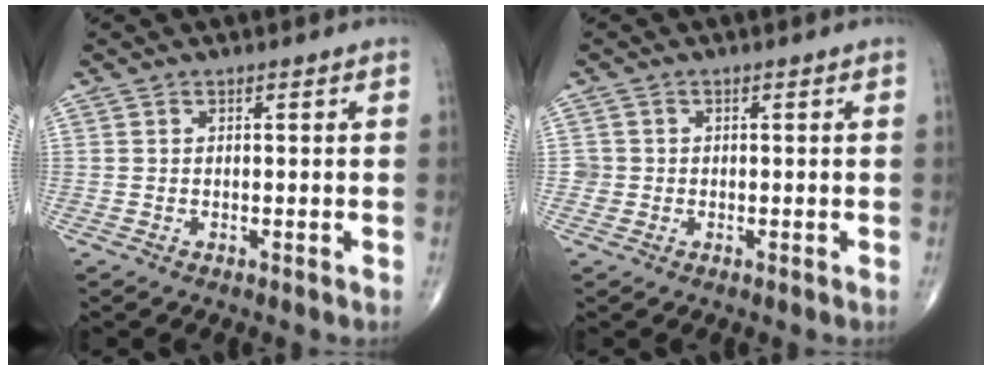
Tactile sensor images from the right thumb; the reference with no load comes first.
{"total": 1.6, "force": [-0.2, 1.6, 0.0], "torque": [0.011, 0.007, -0.005]}